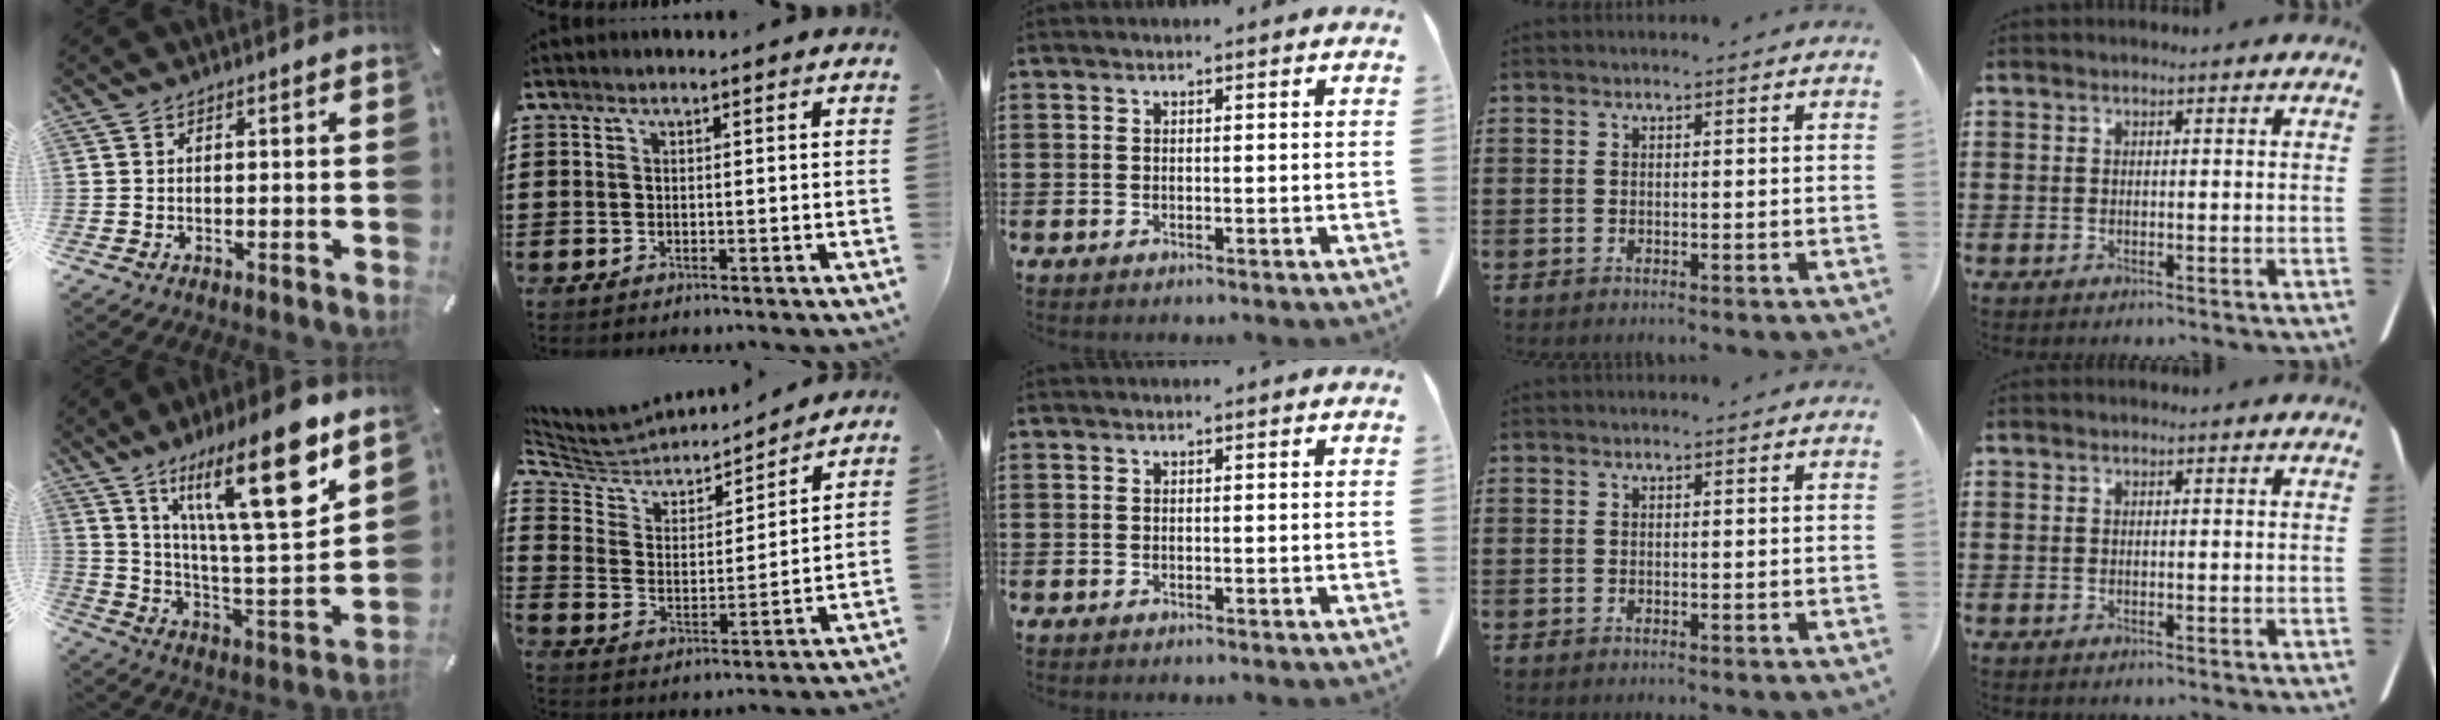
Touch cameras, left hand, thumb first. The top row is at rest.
{"thumb": {"total": 22.7, "force": [14.0, 5.5, 17.0], "torque": [-0.285, -0.084, 0.217]}, "index": {"total": 5.1, "force": [4.6, 2.1, 0.7], "torque": [-0.048, -0.035, 0.073]}}